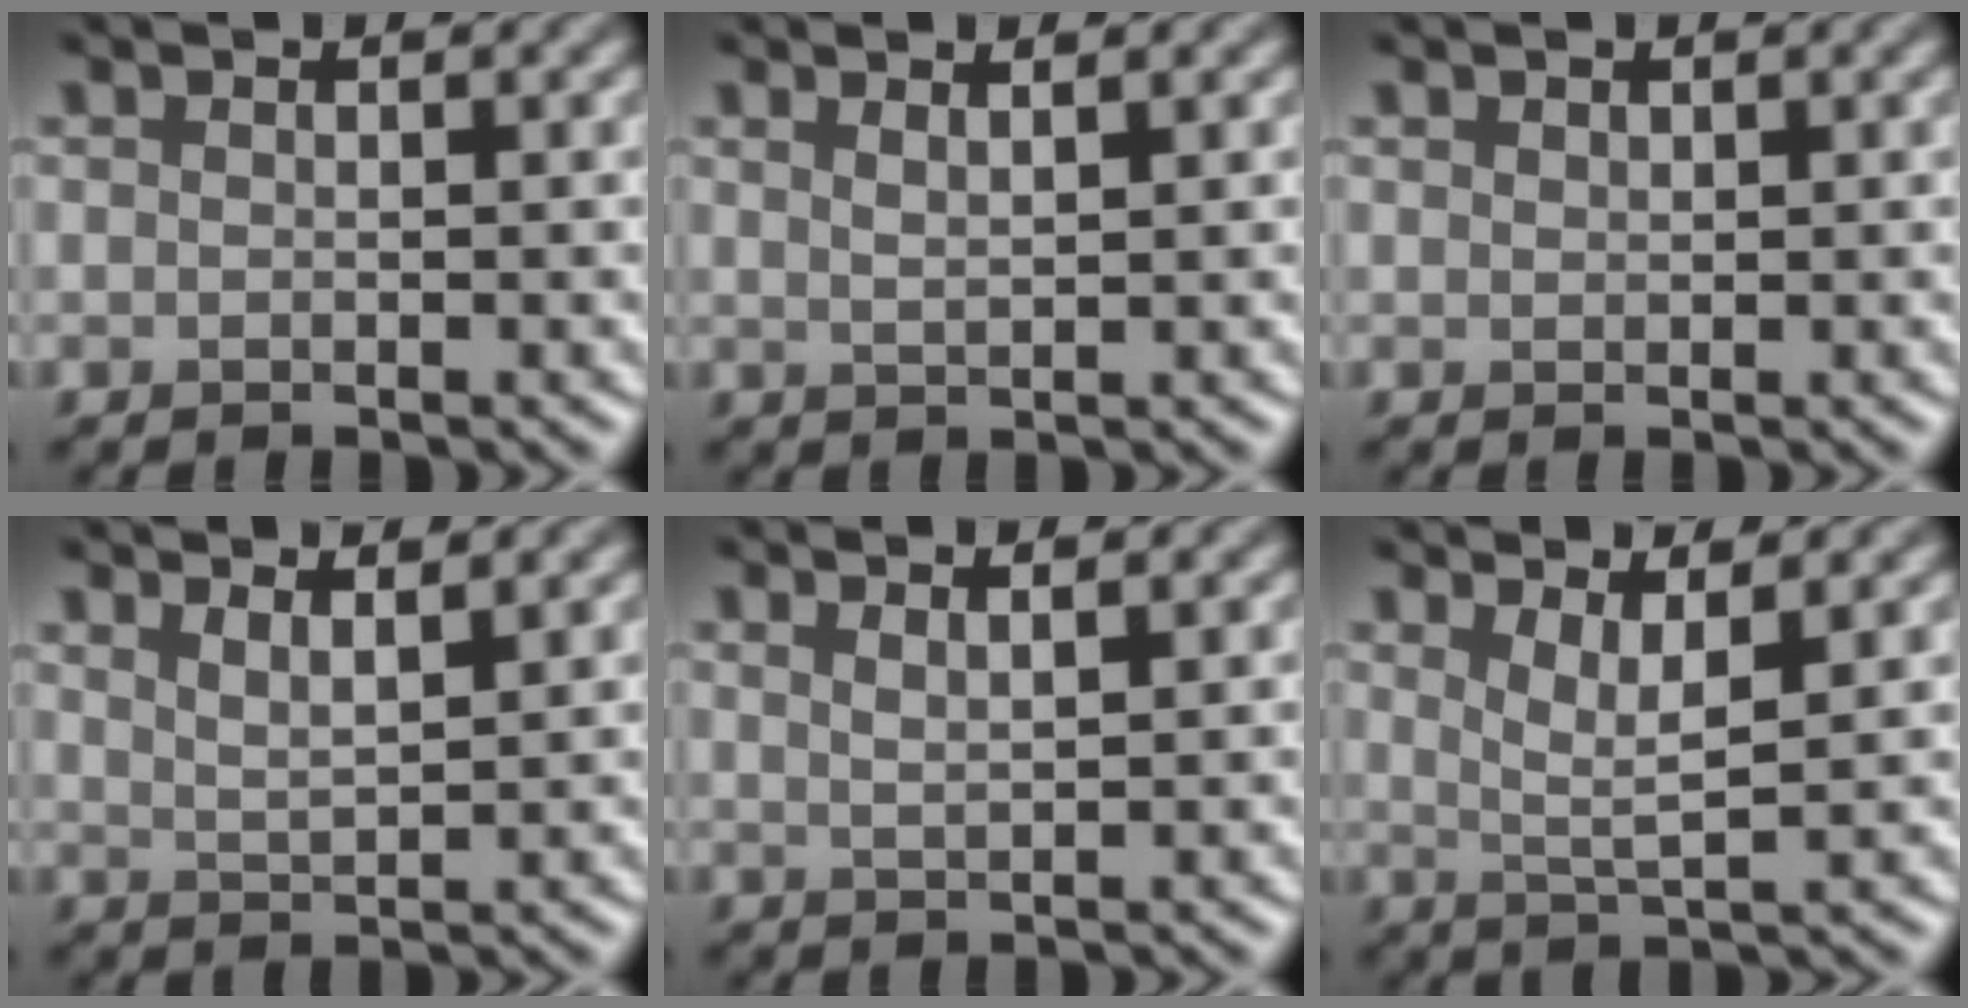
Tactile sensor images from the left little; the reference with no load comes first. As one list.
[{"total": 2.1, "force": [1.3, 0.7, 1.4], "torque": [-0.010, 0.005, 0.006]}, {"total": 0.5, "force": [0.4, 0.3, 0.1], "torque": [-0.001, 0.000, 0.010]}, {"total": 2.7, "force": [2.1, 0.7, 1.5], "torque": [-0.017, 0.009, 0.027]}, {"total": 2.4, "force": [1.5, 0.9, 1.7], "torque": [-0.008, 0.006, 0.004]}, {"total": 2.9, "force": [1.6, 0.6, 2.4], "torque": [-0.038, -0.007, 0.030]}]